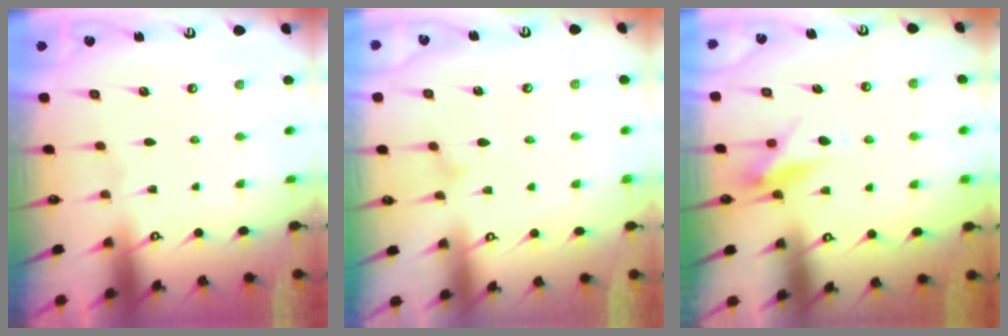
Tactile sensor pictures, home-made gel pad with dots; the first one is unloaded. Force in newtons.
{"total": 7.9, "press": 7.9, "slide": 0.3}
{"total": 9.5, "press": 9.5, "slide": 0.4}